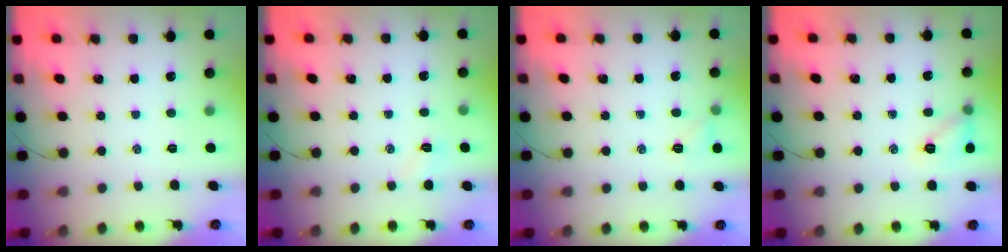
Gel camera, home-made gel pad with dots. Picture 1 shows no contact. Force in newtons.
{"total": 2.9, "press": 2.8, "slide": 0.8}
{"total": 5.2, "press": 5.0, "slide": 1.5}
{"total": 8.7, "press": 8.7, "slide": 0.9}